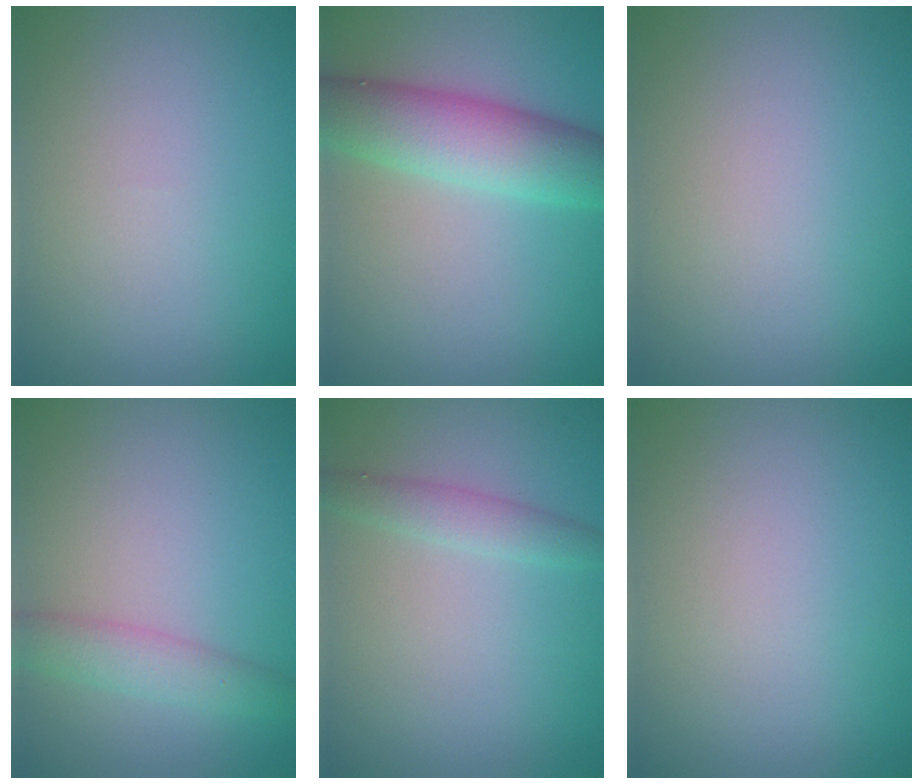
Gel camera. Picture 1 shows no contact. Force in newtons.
{"total": 6.5, "press": 6.5, "slide": 0.2}
{"total": 0.0}
{"total": 2.8, "press": 2.8, "slide": 0.1}
{"total": 1.9, "press": 1.9, "slide": 0.1}
{"total": 0.0}